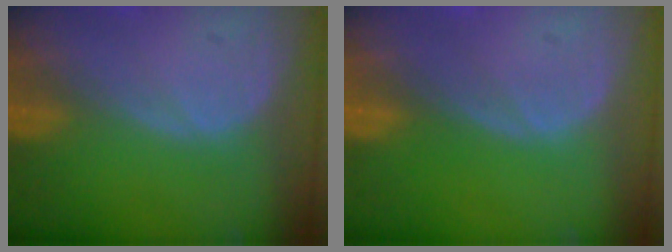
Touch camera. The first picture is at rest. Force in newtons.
{"total": 0.0}